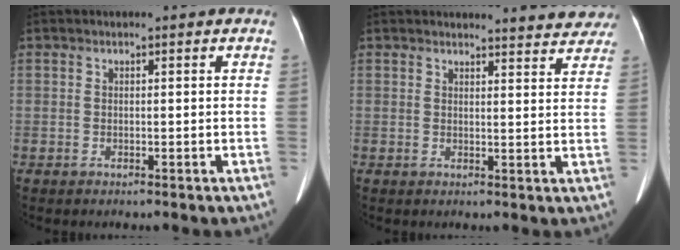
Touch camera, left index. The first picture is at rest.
{"total": 8.1, "force": [7.8, 1.5, 1.2], "torque": [0.006, -0.020, 0.064]}